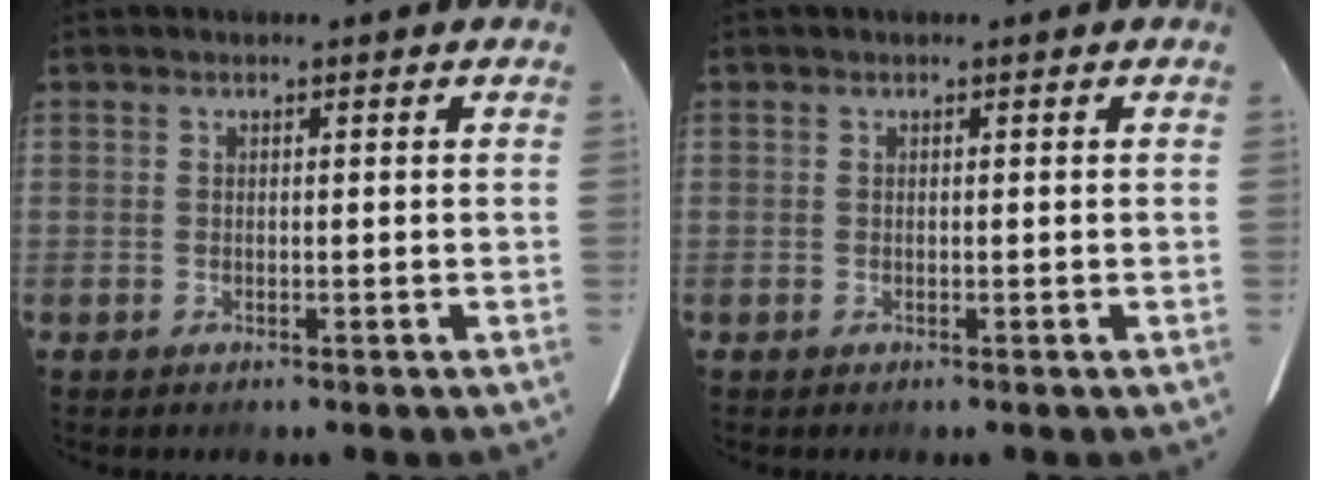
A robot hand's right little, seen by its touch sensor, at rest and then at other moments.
{"total": 0.0}